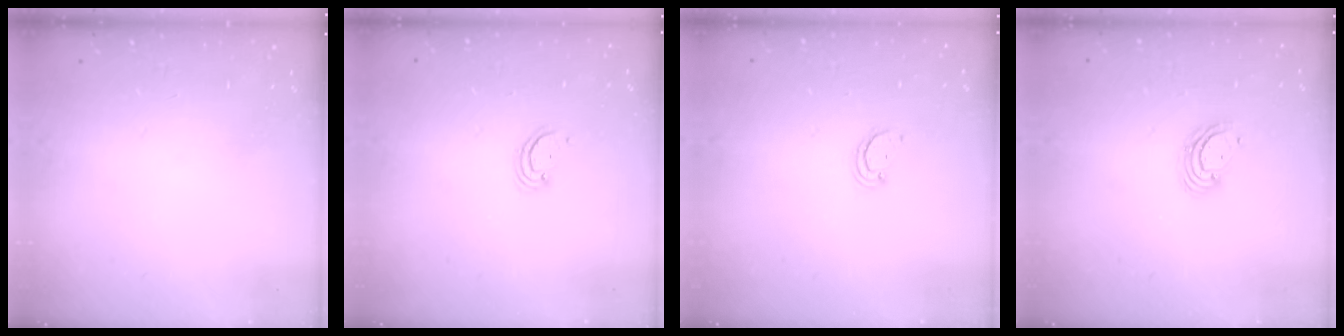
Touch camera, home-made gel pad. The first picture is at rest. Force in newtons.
{"total": 2.6, "press": 2.6, "slide": 0.2}
{"total": 2.2, "press": 2.2, "slide": 0.1}
{"total": 5.2, "press": 5.2, "slide": 0.3}